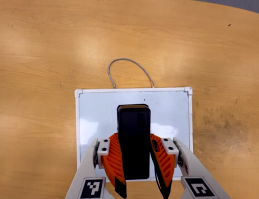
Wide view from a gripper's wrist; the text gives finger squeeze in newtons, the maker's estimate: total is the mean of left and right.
{"total": 7.6, "left": 6.8, "right": 8.5}